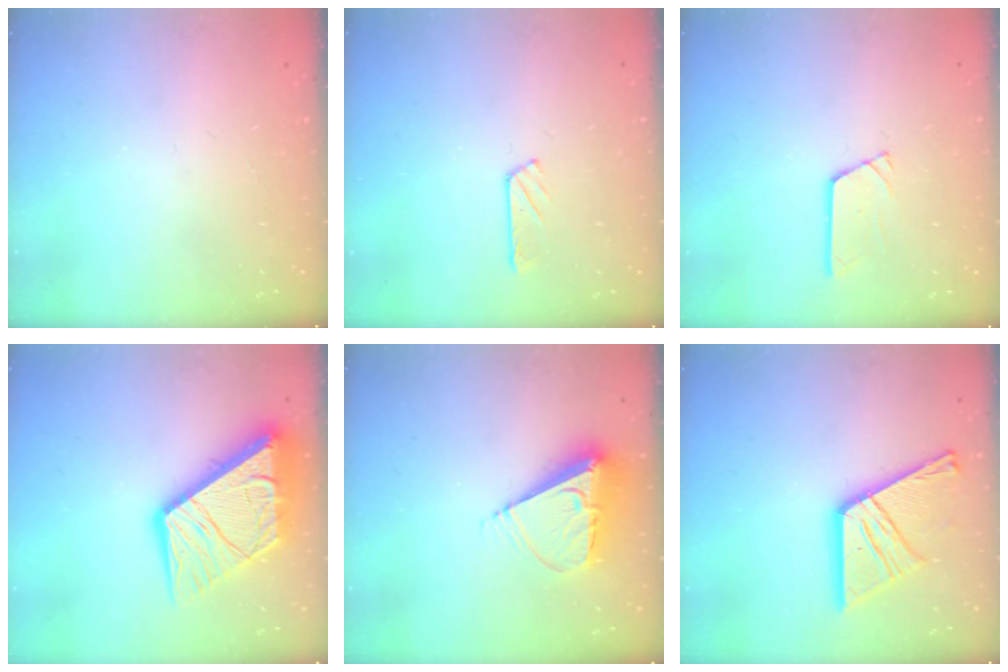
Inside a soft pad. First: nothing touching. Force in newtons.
{"total": 2.4, "press": 2.3, "slide": 0.3}
{"total": 3.2, "press": 3.2, "slide": 0.3}
{"total": 21.6, "press": 21.5, "slide": 2.4}
{"total": 9.4, "press": 9.4, "slide": 1.0}
{"total": 18.5, "press": 18.4, "slide": 1.7}